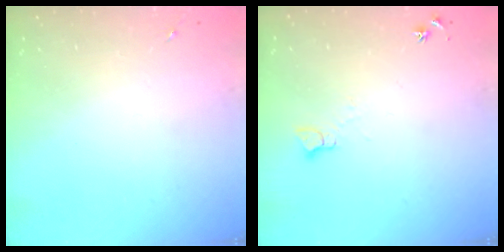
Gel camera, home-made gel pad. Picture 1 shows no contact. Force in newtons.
{"total": 5.4, "press": 5.3, "slide": 0.7}